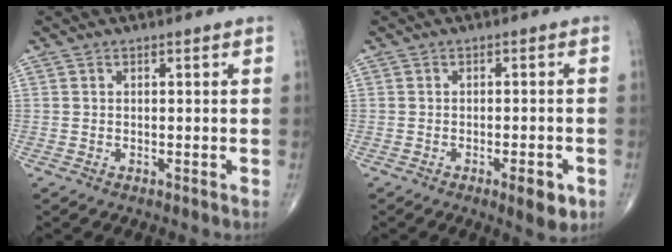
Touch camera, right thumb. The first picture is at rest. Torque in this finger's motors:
{"motor_torque": [0.48, 0.70, 0.33, -0.60, 0.08]}